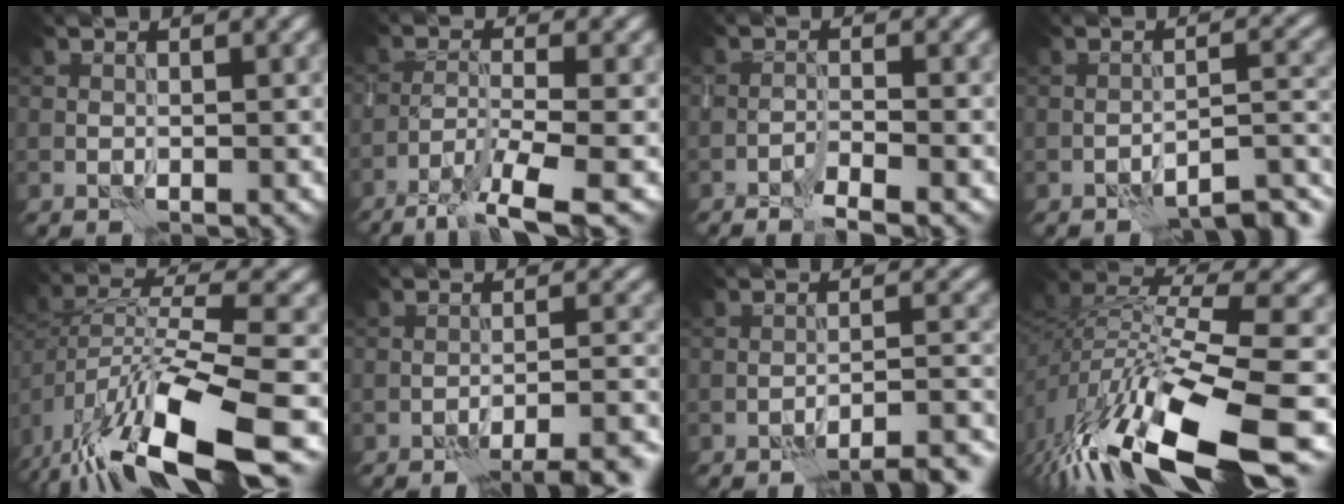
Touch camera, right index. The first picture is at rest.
{"total": 6.7, "force": [-4.5, 1.2, 4.8], "torque": [-0.080, -0.002, -0.084]}
{"total": 2.3, "force": [-1.7, 0.2, 1.5], "torque": [-0.027, 0.004, -0.036]}
{"total": 5.7, "force": [-4.9, 1.0, 2.8], "torque": [-0.026, 0.015, -0.068]}
{"total": 12.9, "force": [-7.3, 5.2, 9.3], "torque": [-0.177, -0.005, -0.117]}
{"total": 7.9, "force": [-6.5, 1.9, 4.1], "torque": [-0.040, 0.013, -0.071]}
{"total": 8.4, "force": [-7.4, 1.9, 3.5], "torque": [-0.028, 0.016, -0.081]}
{"total": 14.7, "force": [-8.5, 4.7, 11.1], "torque": [-0.237, 0.000, -0.135]}